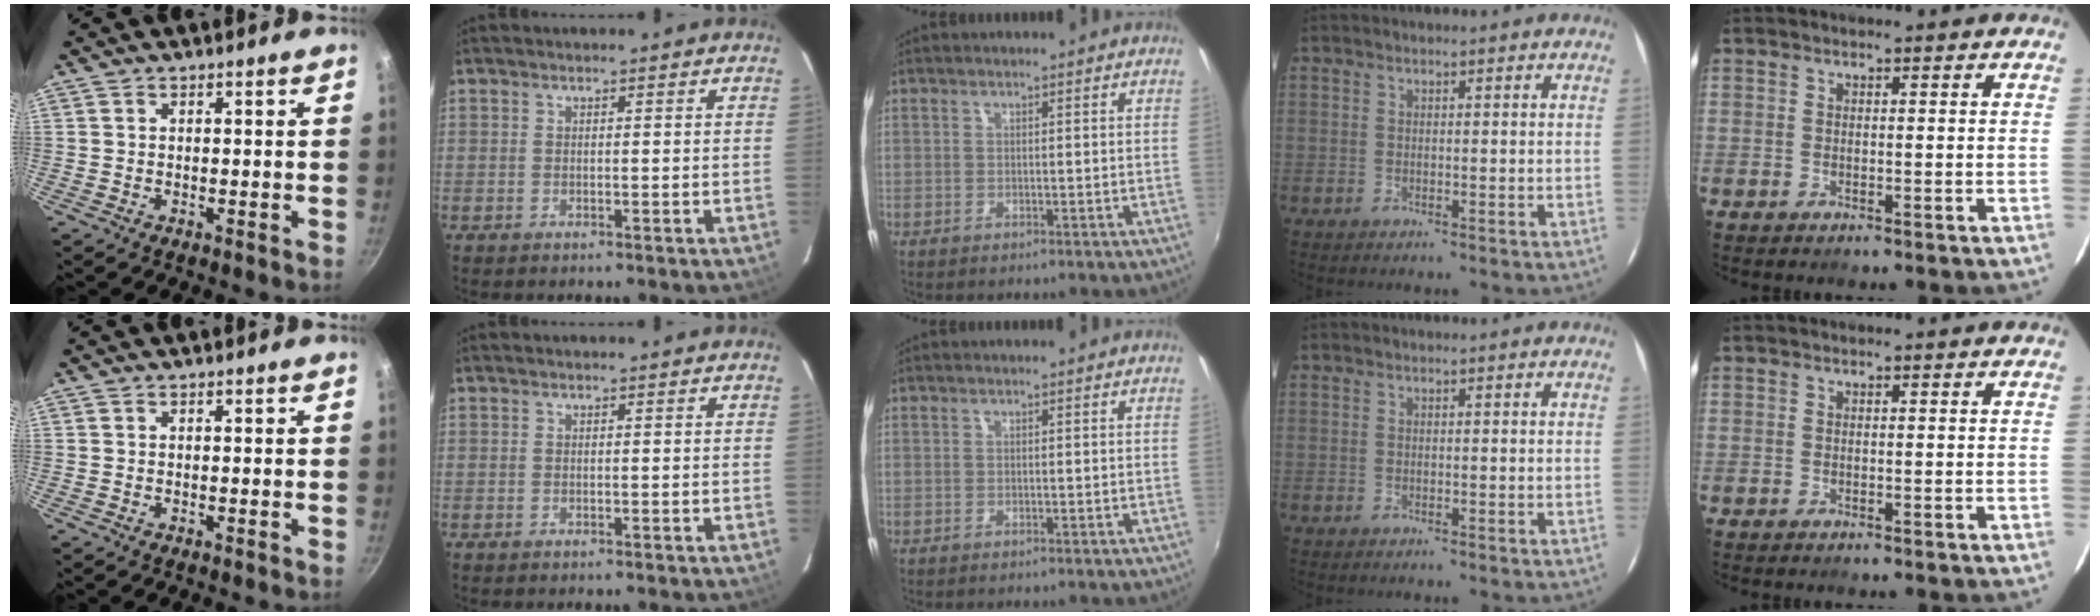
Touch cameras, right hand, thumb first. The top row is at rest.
{}